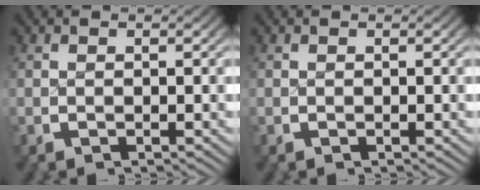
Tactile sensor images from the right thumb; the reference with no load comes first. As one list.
[{"total": 0.0}]